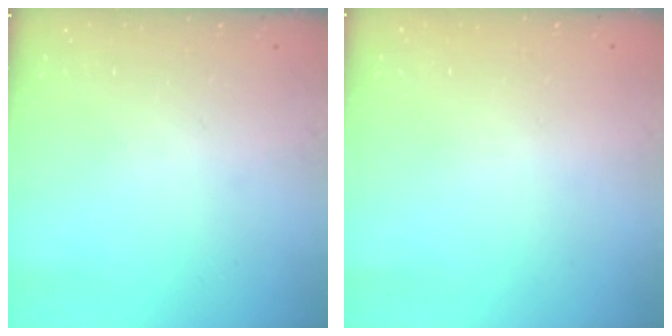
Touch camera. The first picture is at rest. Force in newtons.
{"total": 0.5, "press": 0.5, "slide": 0.1}